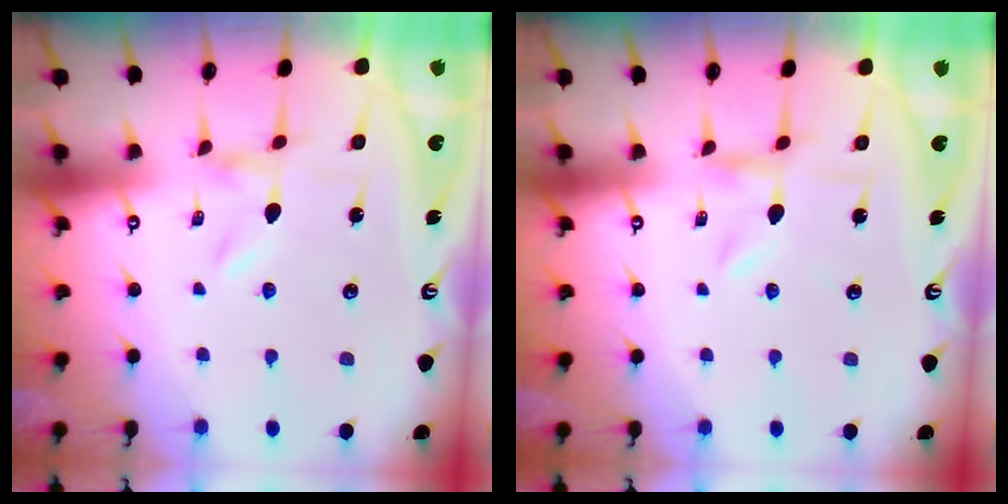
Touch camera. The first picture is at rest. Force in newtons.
{"total": 2.9, "press": 2.9, "slide": 0.4}